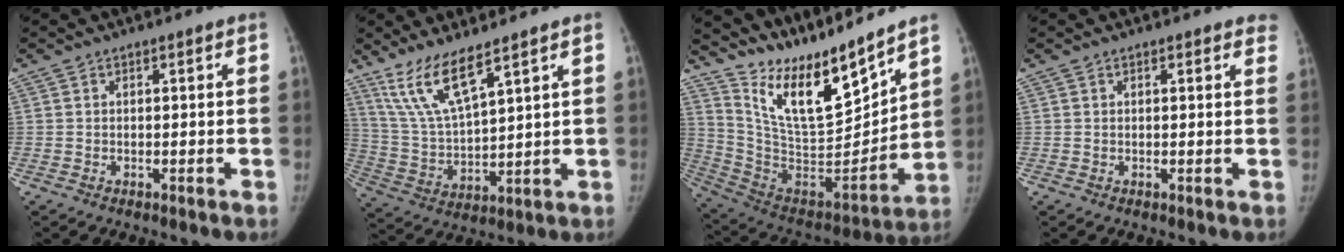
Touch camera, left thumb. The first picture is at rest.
{"total": 11.0, "force": [7.8, 2.3, 7.5], "torque": [-0.149, -0.040, 0.174]}
{"total": 19.8, "force": [16.5, 4.2, 10.3], "torque": [-0.125, -0.116, 0.306]}
{"total": 2.5, "force": [2.1, 0.9, 0.9], "torque": [0.013, -0.003, 0.008]}